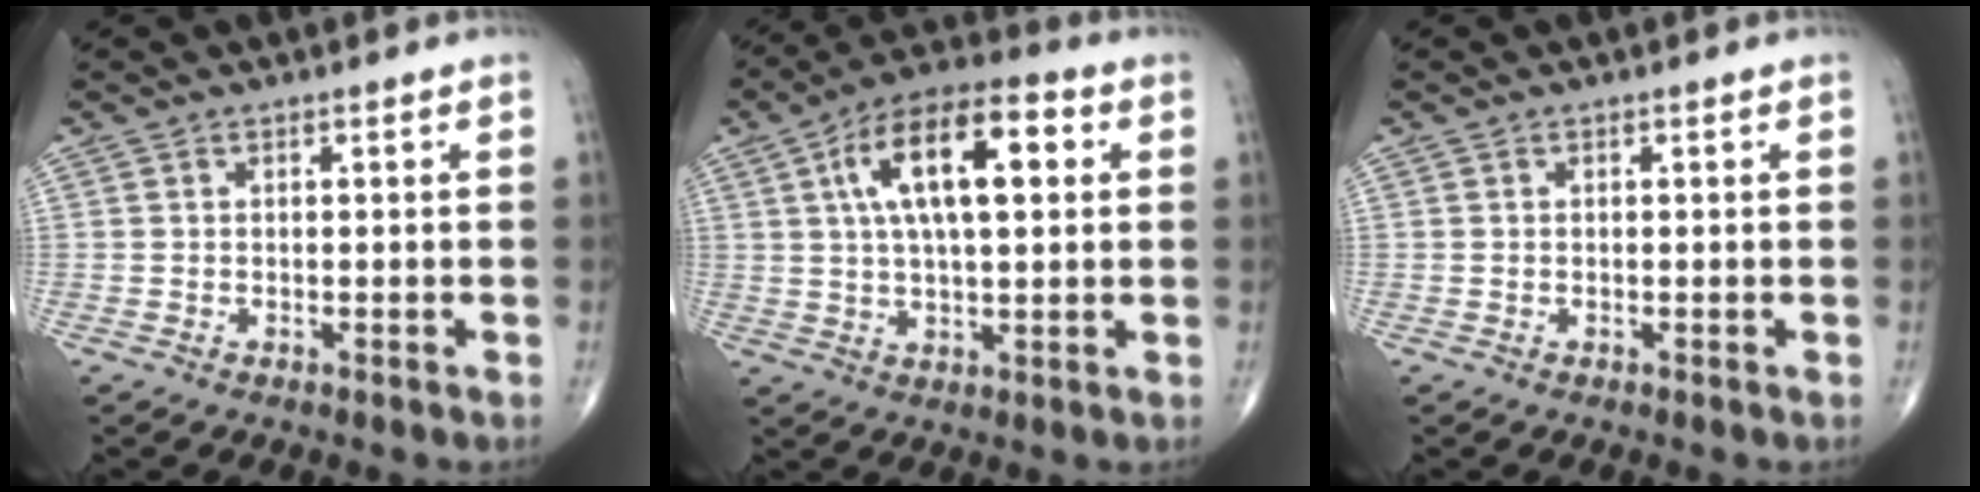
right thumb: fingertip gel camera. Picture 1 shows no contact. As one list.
[{"total": 16.0, "force": [4.2, 6.8, 13.9], "torque": [-0.225, 0.017, 0.062]}, {"total": 0.0}]